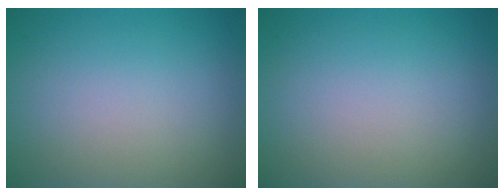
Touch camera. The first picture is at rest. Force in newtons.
{"total": 0.0}